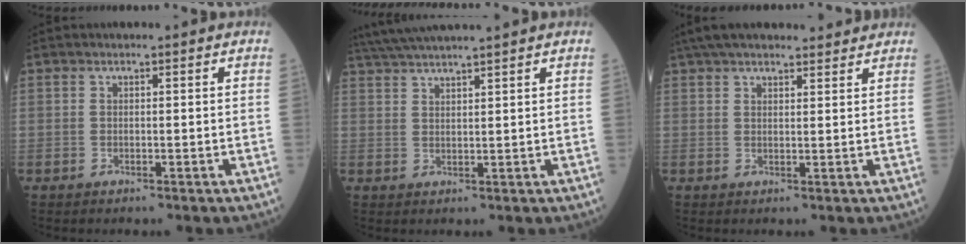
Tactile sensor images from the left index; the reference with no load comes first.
{"total": 8.2, "force": [7.3, -1.2, 3.7], "torque": [-0.065, 0.027, 0.121]}
{"total": 14.5, "force": [12.6, 3.3, 6.2], "torque": [-0.096, 0.046, 0.186]}